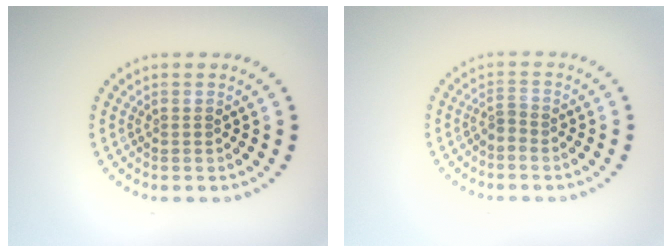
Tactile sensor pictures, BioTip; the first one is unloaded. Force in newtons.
{"total": 1.0, "press": 0.5, "slide": 0.8}